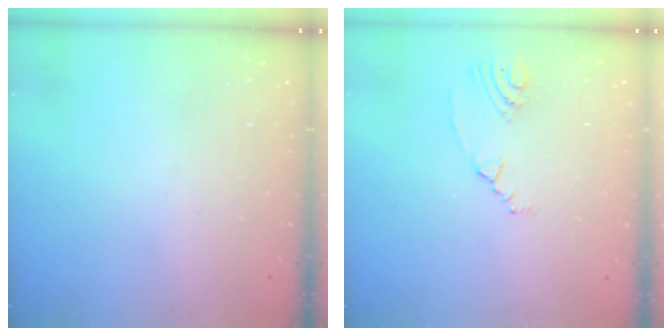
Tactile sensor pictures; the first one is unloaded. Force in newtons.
{"total": 2.9, "press": 2.1, "slide": 2.0}